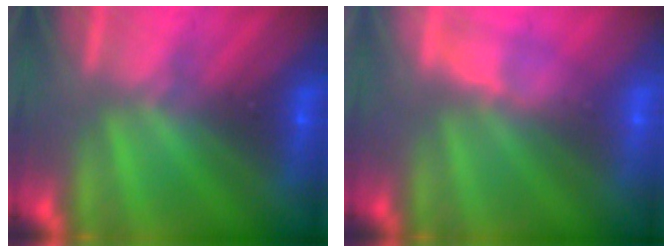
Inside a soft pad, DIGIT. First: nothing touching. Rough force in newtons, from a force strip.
{"total": 3.0}